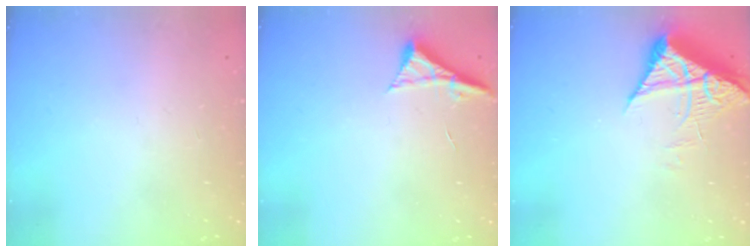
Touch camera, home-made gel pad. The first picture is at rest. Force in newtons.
{"total": 5.4, "press": 5.4, "slide": 0.7}
{"total": 7.2, "press": 7.2, "slide": 0.8}